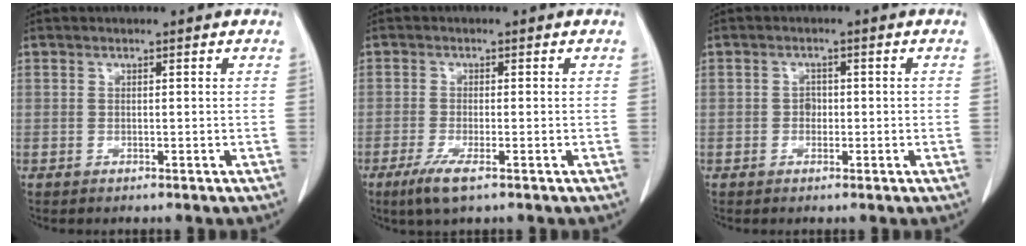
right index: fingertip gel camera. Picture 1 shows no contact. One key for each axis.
{"total": 4.2, "fx": -2.5, "fy": 0.5, "fz": 3.4, "tx": -0.072, "ty": -0.013, "tz": -0.046}
{"total": 1.5, "fx": -0.3, "fy": 1.3, "fz": 0.8, "tx": -0.009, "ty": 0.006, "tz": -0.005}